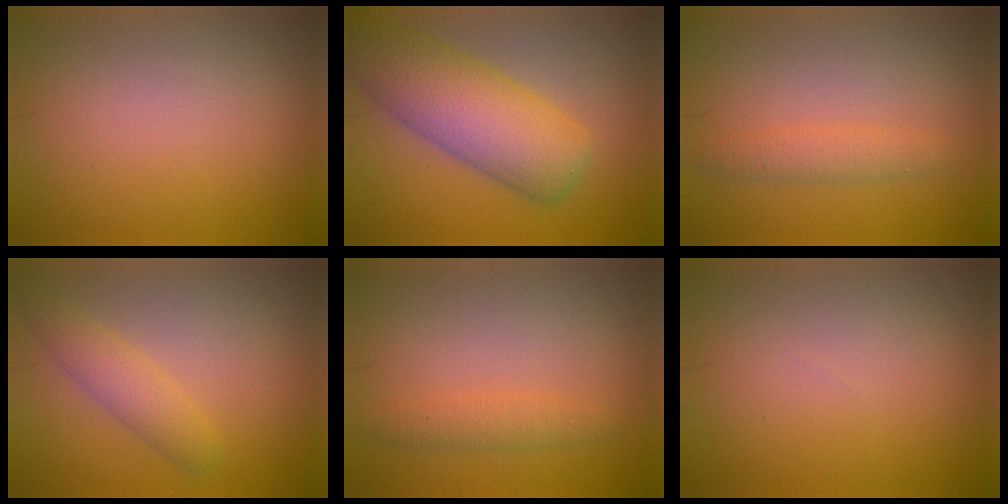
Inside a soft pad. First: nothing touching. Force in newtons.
{"total": 8.8, "press": 8.8, "slide": 0.4}
{"total": 1.9, "press": 1.9, "slide": 0.1}
{"total": 2.5, "press": 2.5, "slide": 0.1}
{"total": 1.8, "press": 1.8, "slide": 0.1}
{"total": 0.0}